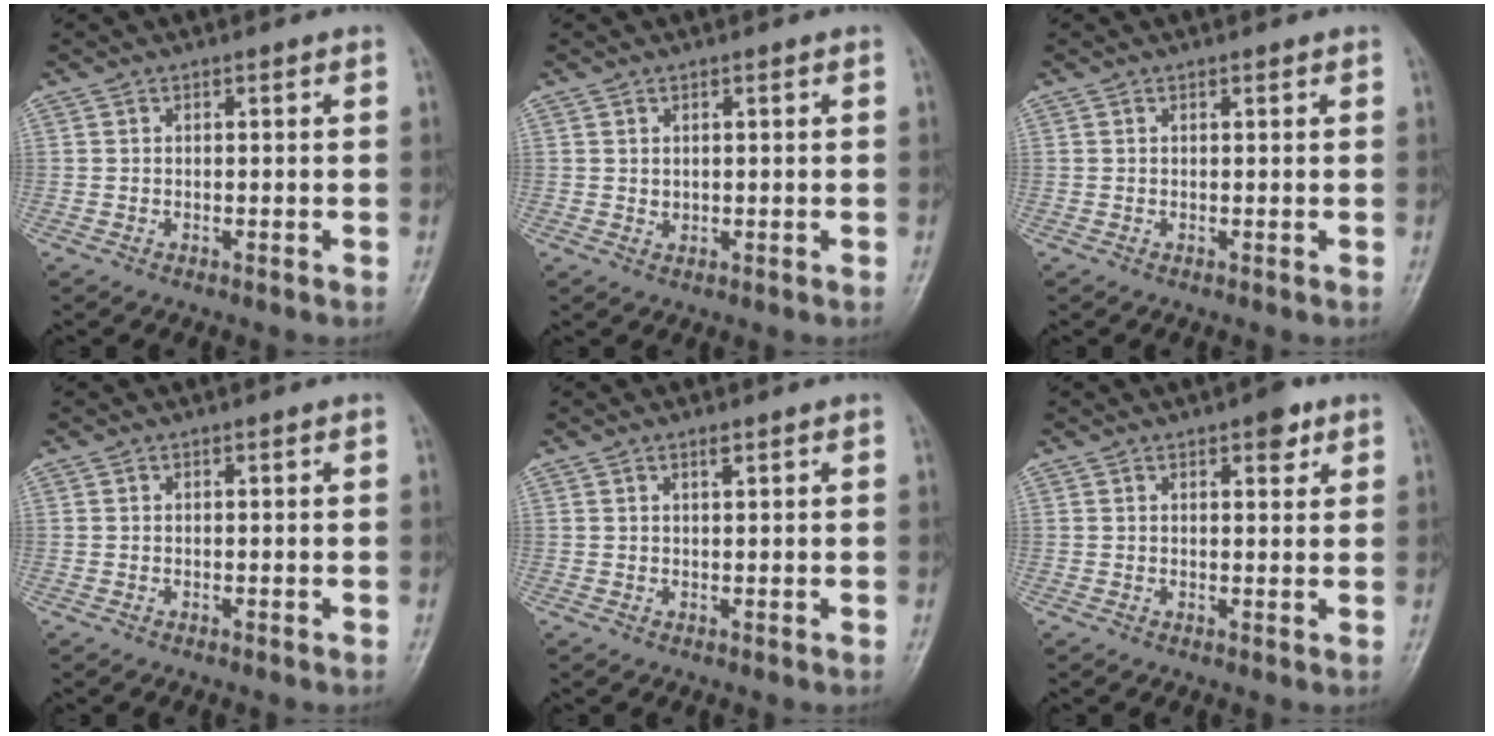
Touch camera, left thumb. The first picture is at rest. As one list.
[{"total": 1.4, "force": [0.7, 0.8, 0.8], "torque": [-0.009, -0.006, 0.015]}, {"total": 0.7, "force": [0.5, 0.2, 0.4], "torque": [-0.007, -0.002, 0.006]}, {"total": 0.0}, {"total": 1.3, "force": [0.9, 0.3, 0.9], "torque": [-0.013, -0.004, 0.016]}, {"total": 4.0, "force": [2.3, 1.7, 2.8], "torque": [-0.025, -0.009, 0.029]}]